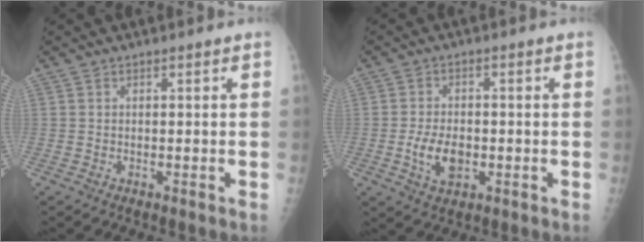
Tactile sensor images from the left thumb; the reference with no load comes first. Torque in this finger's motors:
{"motor_torque": [-0.35, 0.61, 0.72, 0.12, 0.05]}